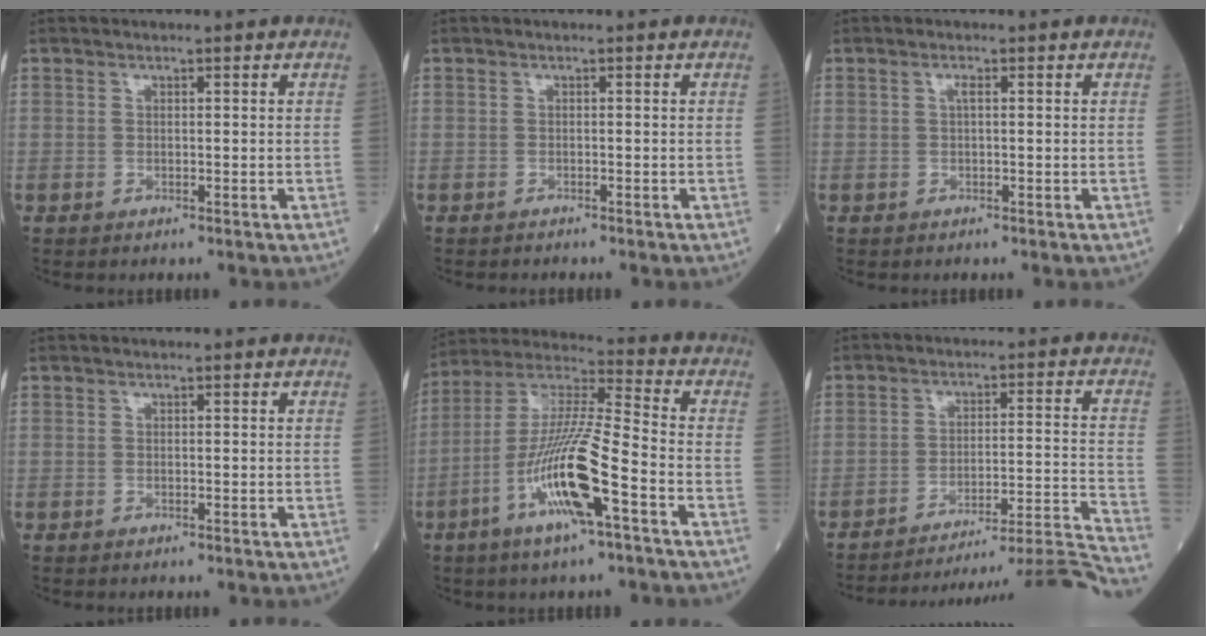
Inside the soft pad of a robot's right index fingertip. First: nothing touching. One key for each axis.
{"total": 0.5, "fx": -0.5, "fy": 0.0, "fz": 0.0, "tx": -0.004, "ty": -0.002, "tz": -0.012}
{"total": 0.9, "fx": 0.2, "fy": 0.2, "fz": 0.9, "tx": -0.019, "ty": 0.003, "tz": 0.002}
{"total": 0.0}
{"total": 15.4, "fx": -5.9, "fy": 0.8, "fz": 14.2, "tx": -0.286, "ty": -0.007, "tz": -0.115}
{"total": 20.0, "fx": -19.1, "fy": -3.6, "fz": 4.8, "tx": -0.027, "ty": 0.000, "tz": -0.259}